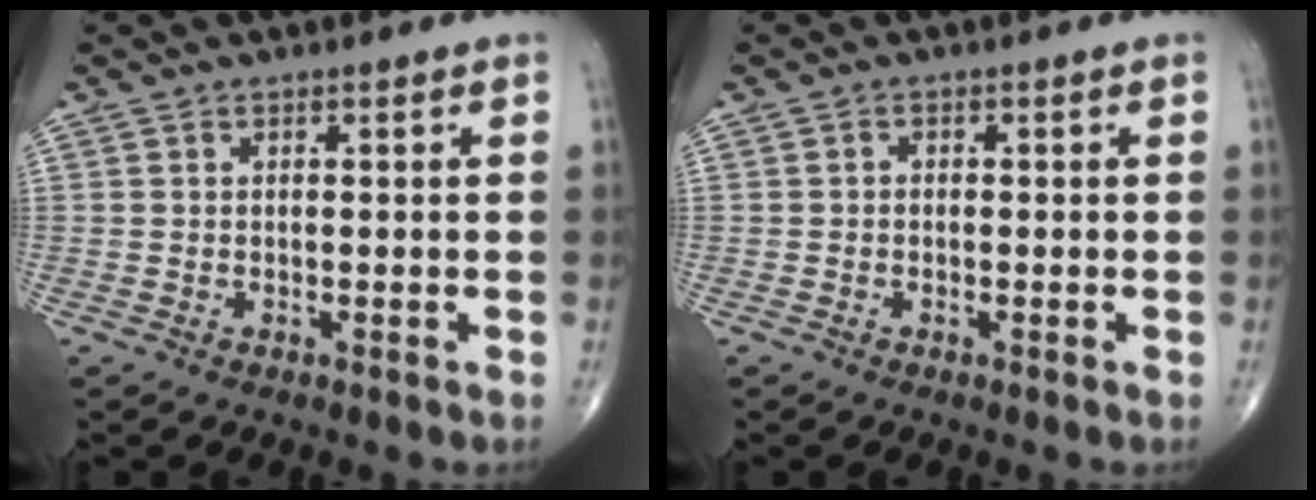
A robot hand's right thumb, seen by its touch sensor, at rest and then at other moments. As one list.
[{"total": 0.6, "force": [-0.3, 0.5, 0.2], "torque": [0.002, 0.002, -0.011]}]